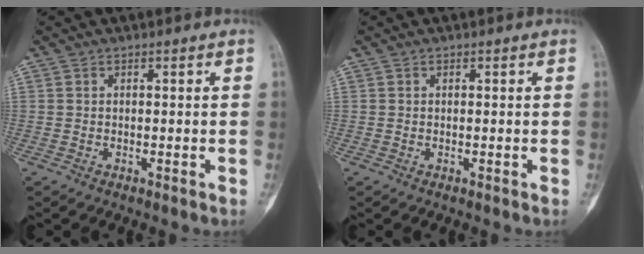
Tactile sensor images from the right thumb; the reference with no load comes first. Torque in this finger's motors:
{"motor_torque": [-0.14, -0.14, -0.11, 0.09, 0.01]}